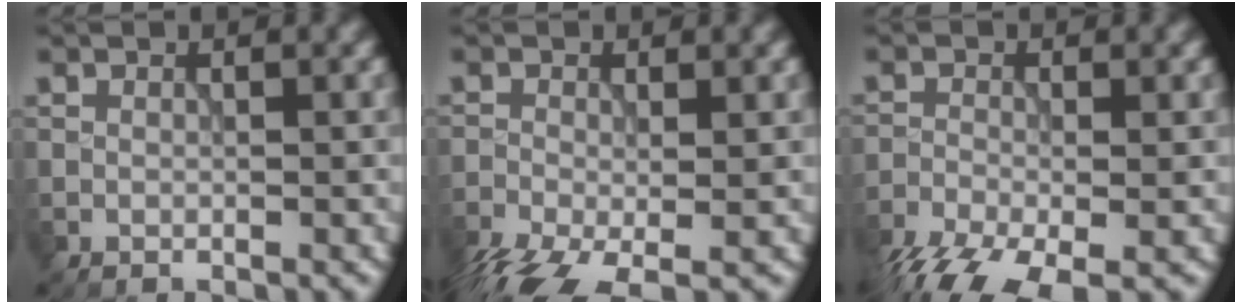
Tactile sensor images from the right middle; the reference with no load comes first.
{"total": 7.3, "force": [-4.2, 3.1, 5.1], "torque": [-0.111, -0.028, -0.079]}
{"total": 8.8, "force": [-6.2, 3.2, 5.4], "torque": [-0.118, -0.044, -0.113]}